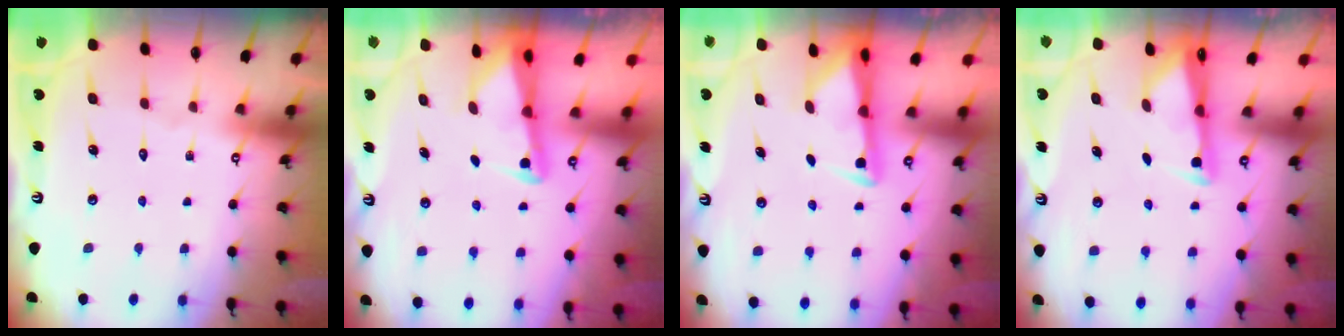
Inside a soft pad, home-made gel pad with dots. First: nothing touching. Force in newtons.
{"total": 2.2, "press": 2.2, "slide": 0.3}
{"total": 3.0, "press": 2.9, "slide": 0.6}
{"total": 2.7, "press": 2.7, "slide": 0.4}